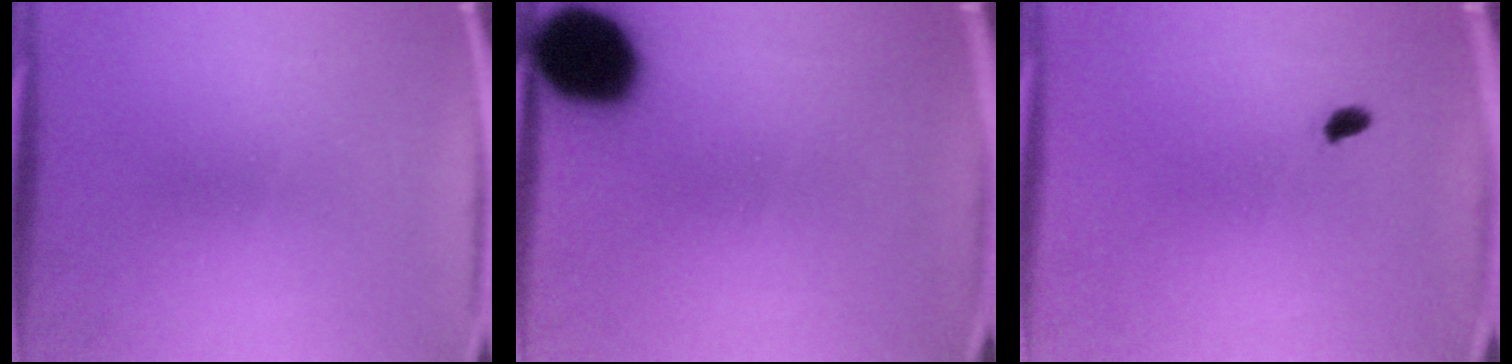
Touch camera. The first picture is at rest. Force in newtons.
{"total": 17.6}
{"total": 1.4}